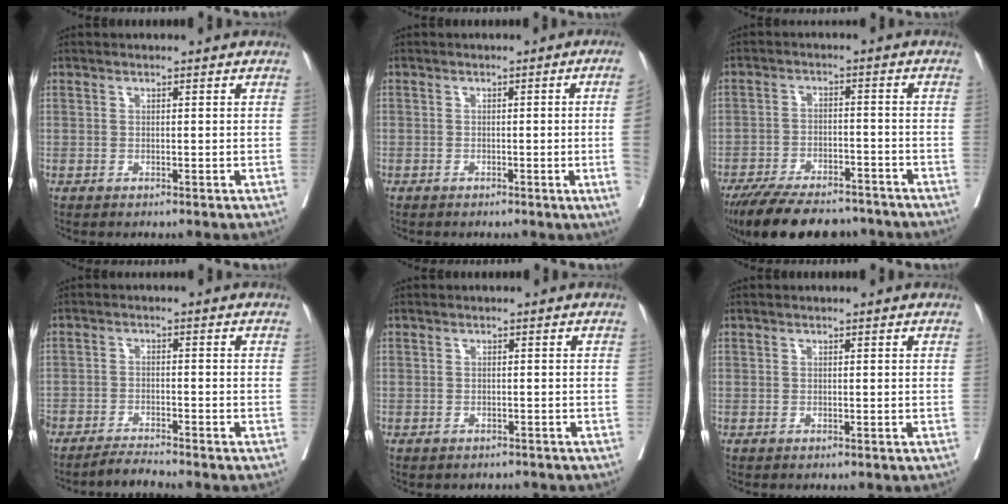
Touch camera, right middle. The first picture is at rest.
{"total": 4.3, "force": [-0.8, -1.5, 4.0], "torque": [-0.043, -0.008, -0.012]}
{"total": 15.7, "force": [-13.3, 5.0, 6.6], "torque": [-0.128, -0.009, -0.197]}
{"total": 3.3, "force": [-3.2, -0.8, 0.6], "torque": [-0.008, -0.014, -0.058]}
{"total": 2.2, "force": [-2.0, 0.9, 0.2], "torque": [-0.003, -0.001, -0.029]}
{"total": 0.0}